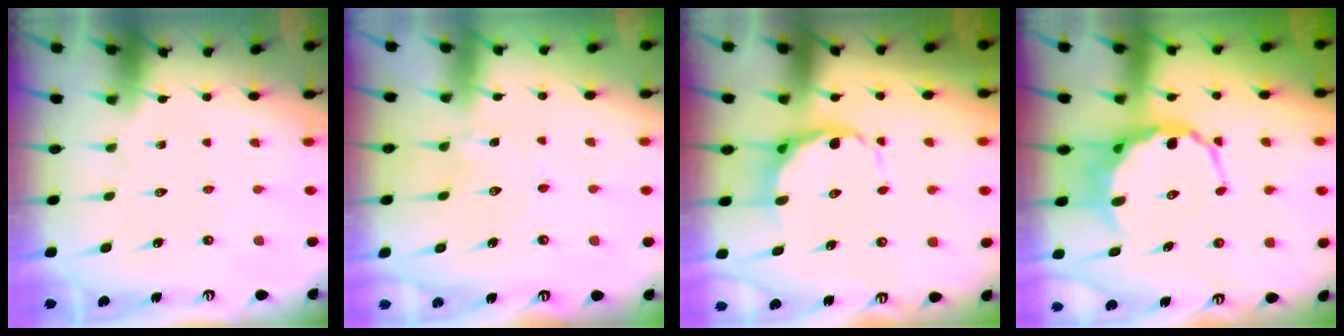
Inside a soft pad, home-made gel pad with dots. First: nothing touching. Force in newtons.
{"total": 1.5, "press": 1.5, "slide": 0.2}
{"total": 7.7, "press": 7.5, "slide": 1.7}
{"total": 7.4, "press": 7.1, "slide": 1.9}